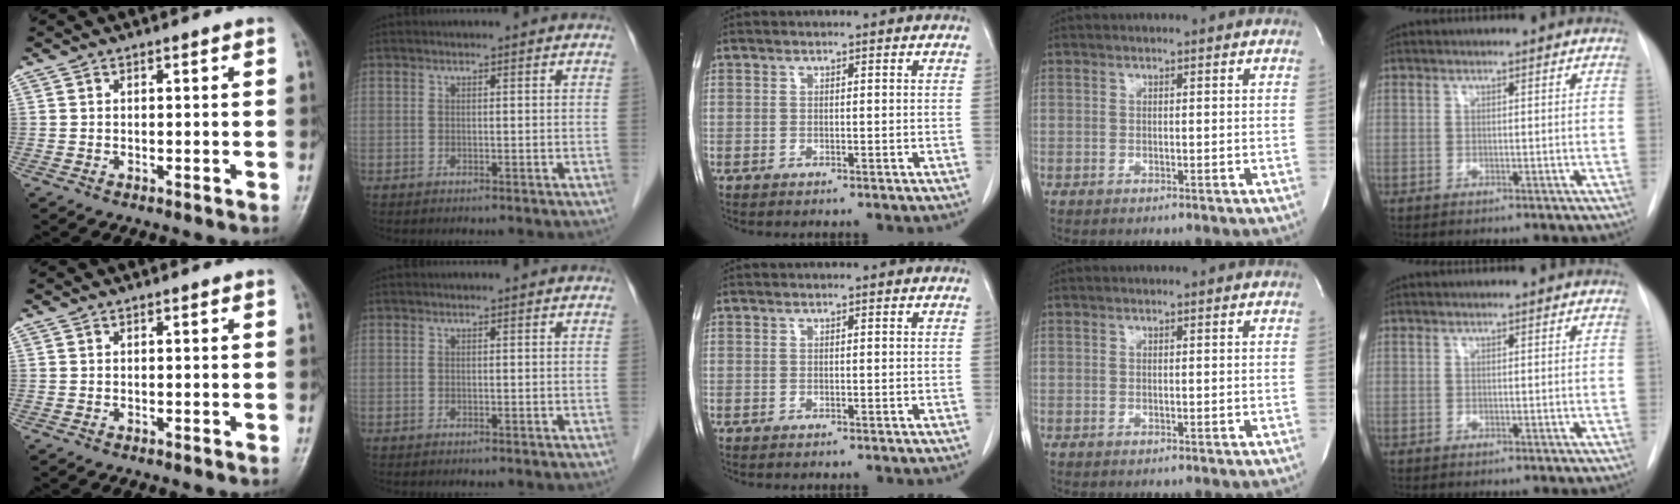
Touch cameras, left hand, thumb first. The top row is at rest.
{}